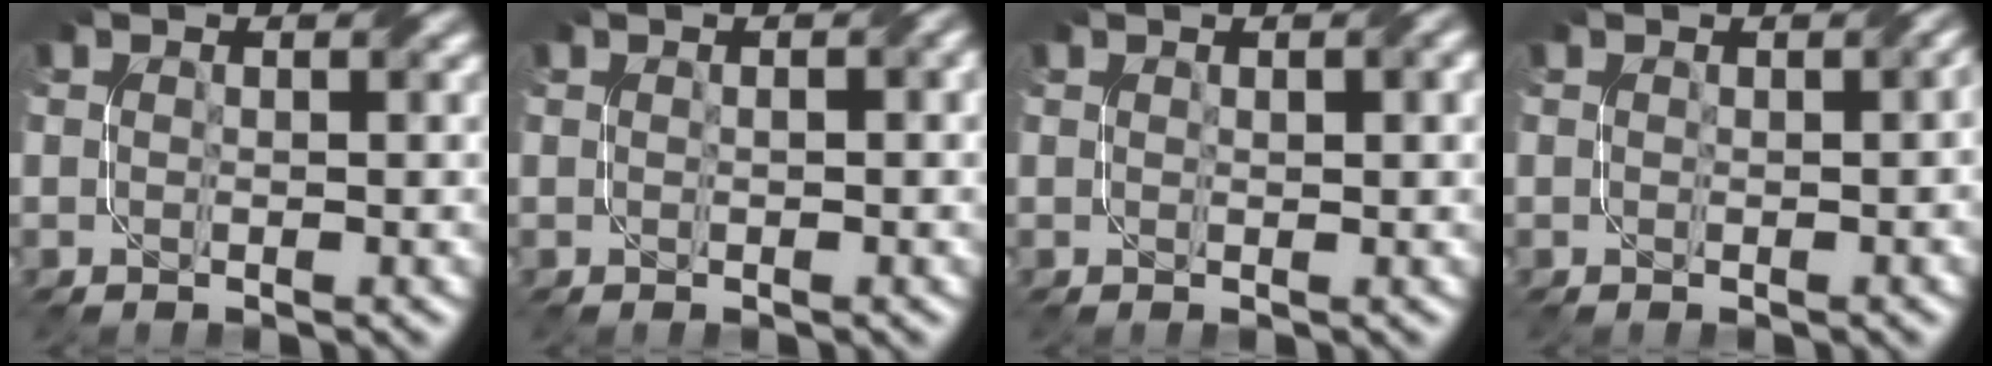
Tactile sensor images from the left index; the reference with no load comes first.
{"total": 1.3, "force": [0.2, 0.3, 1.3], "torque": [-0.019, 0.000, 0.004]}
{"total": 1.7, "force": [0.7, 0.4, 1.5], "torque": [-0.018, 0.002, 0.014]}
{"total": 1.1, "force": [-0.7, 0.2, 0.8], "torque": [-0.006, 0.004, -0.011]}